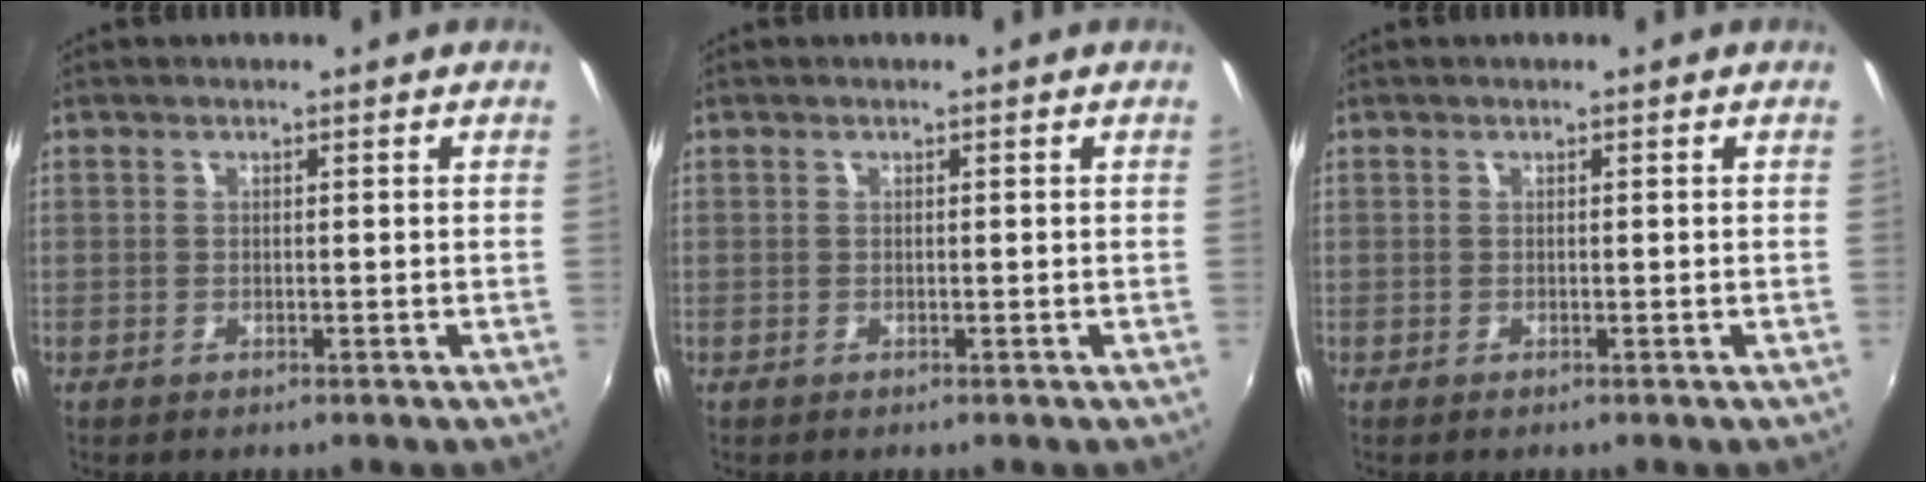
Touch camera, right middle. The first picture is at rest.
{"total": 0.0}
{"total": 0.0}